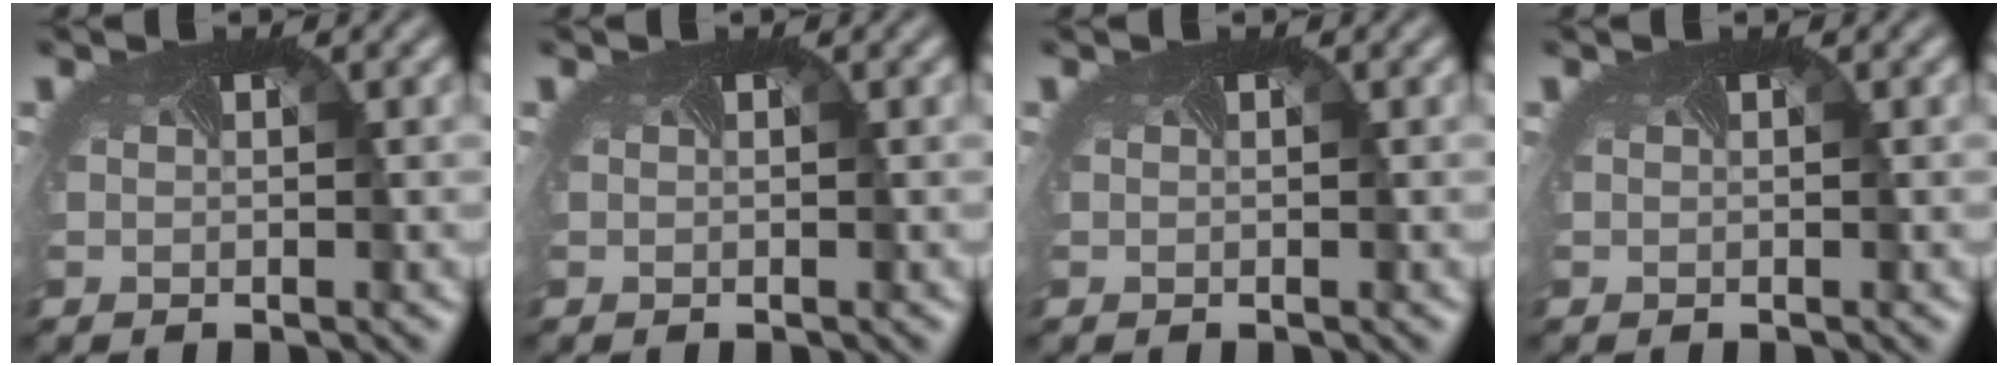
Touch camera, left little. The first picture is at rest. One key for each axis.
{"total": 0.0}
{"total": 0.0}
{"total": 0.0}